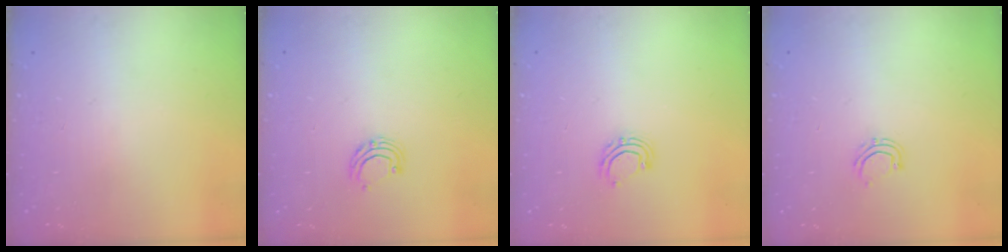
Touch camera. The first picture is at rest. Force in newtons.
{"total": 6.6, "press": 6.5, "slide": 0.7}
{"total": 6.3, "press": 6.2, "slide": 1.3}
{"total": 5.0, "press": 4.9, "slide": 0.7}